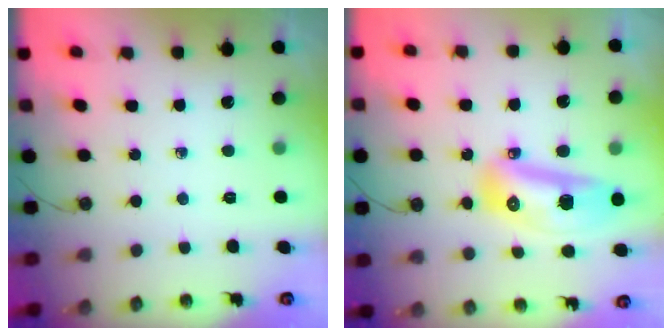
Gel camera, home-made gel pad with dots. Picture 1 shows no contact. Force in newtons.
{"total": 22.7, "press": 17.5, "slide": 14.5}